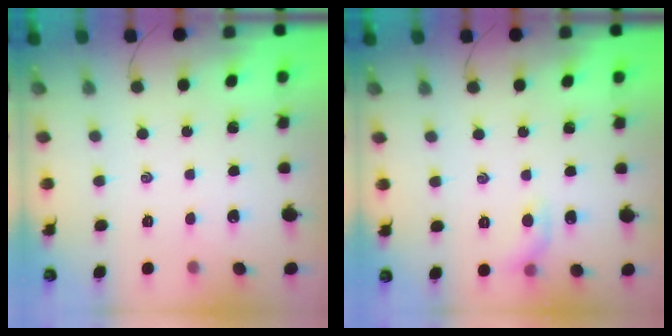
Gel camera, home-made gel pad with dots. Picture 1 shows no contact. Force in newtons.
{"total": 6.5, "press": 6.4, "slide": 1.3}